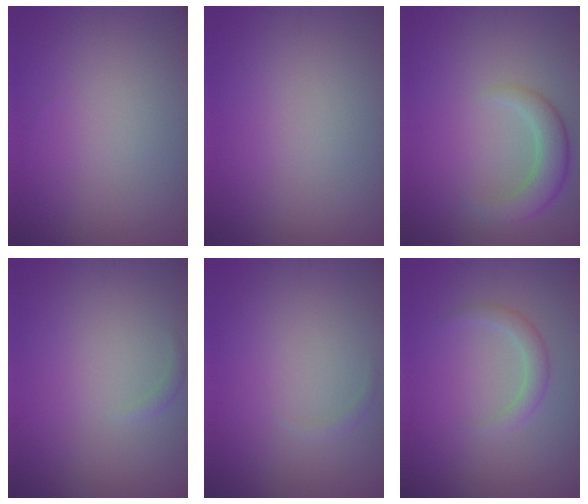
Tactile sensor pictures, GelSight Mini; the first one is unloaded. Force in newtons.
{"total": 0.0}
{"total": 3.2, "press": 3.2, "slide": 0.2}
{"total": 0.6, "press": 0.6, "slide": 0.1}
{"total": 0.5, "press": 0.5, "slide": 0.0}
{"total": 1.8, "press": 1.7, "slide": 0.1}